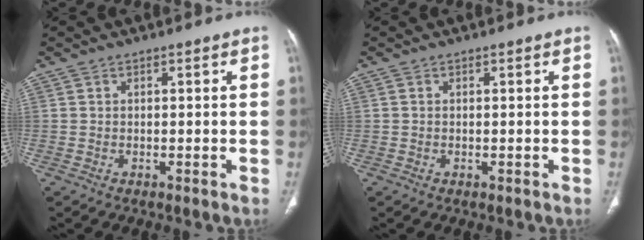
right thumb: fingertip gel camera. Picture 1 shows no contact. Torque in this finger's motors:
{"motor_torque": [1.49, 1.17, -0.03, -0.44, -0.07]}